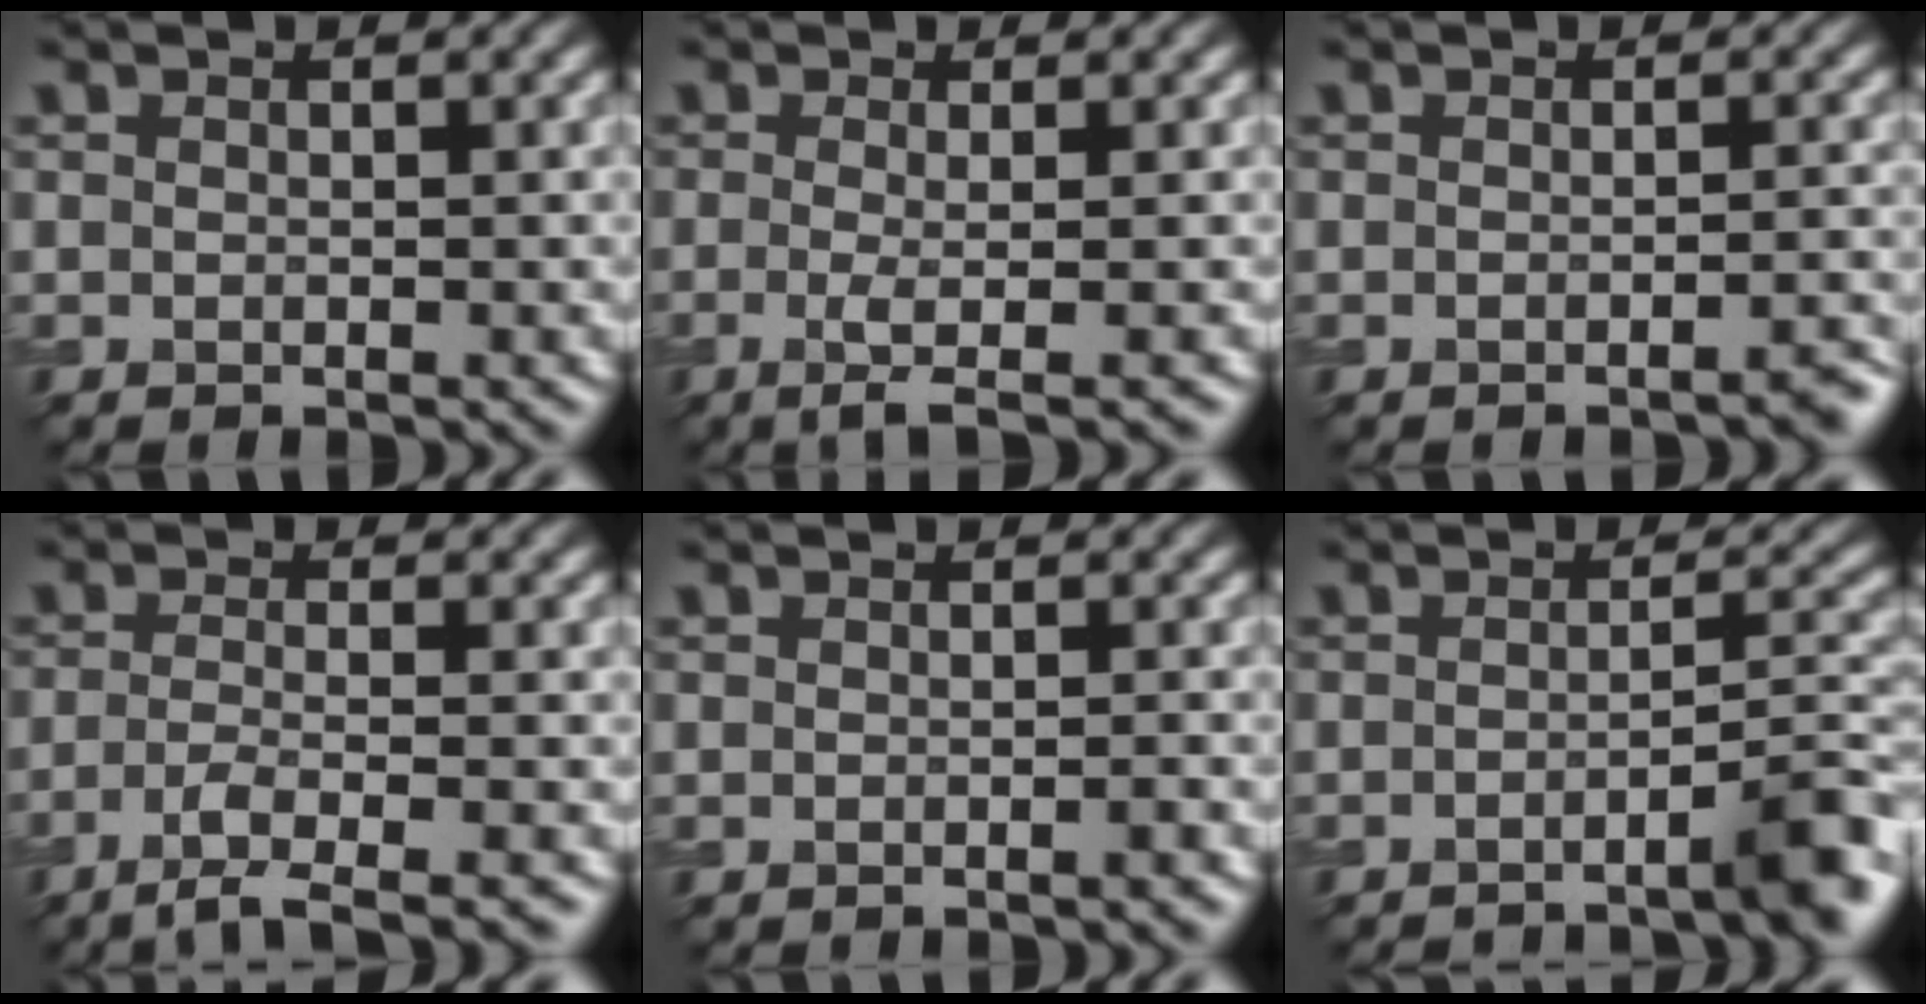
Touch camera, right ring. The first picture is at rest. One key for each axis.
{"total": 2.5, "fx": -0.5, "fy": 0.5, "fz": 2.4, "tx": -0.043, "ty": -0.007, "tz": -0.014}
{"total": 1.6, "fx": -1.2, "fy": 0.3, "fz": 1.1, "tx": -0.004, "ty": 0.005, "tz": -0.019}
{"total": 4.5, "fx": -2.9, "fy": 1.0, "fz": 3.3, "tx": -0.053, "ty": -0.004, "tz": -0.060}
{"total": 0.9, "fx": -0.5, "fy": 0.1, "fz": 0.7, "tx": -0.007, "ty": -0.001, "tz": -0.015}
{"total": 4.8, "fx": -3.1, "fy": 0.7, "fz": 3.7, "tx": -0.036, "ty": 0.011, "tz": -0.053}